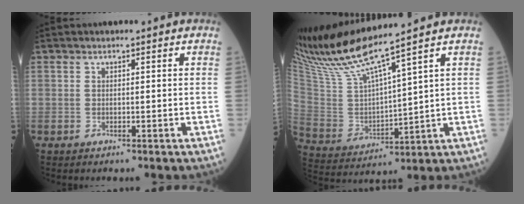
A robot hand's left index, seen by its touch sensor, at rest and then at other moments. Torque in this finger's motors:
{"motor_torque": [-0.28, -0.97, 0.17, 0.16]}